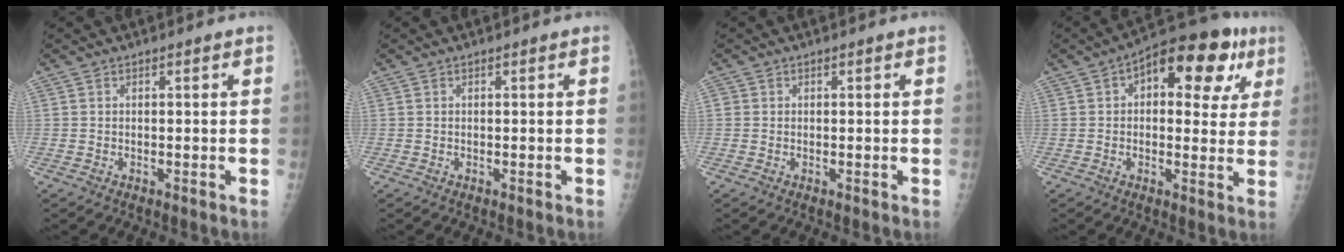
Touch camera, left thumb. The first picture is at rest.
{"total": 0.0}
{"total": 0.6, "force": [0.0, 0.6, 0.1], "torque": [0.002, 0.002, -0.001]}
{"total": 16.1, "force": [5.8, 8.4, 12.4], "torque": [-0.118, 0.016, 0.067]}